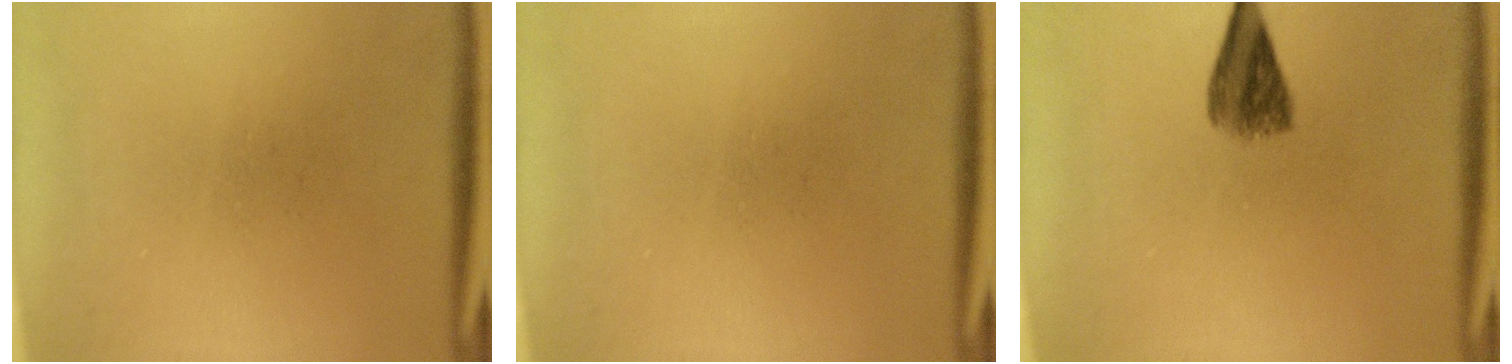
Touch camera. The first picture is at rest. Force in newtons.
{"total": 0.0}
{"total": 5.0}